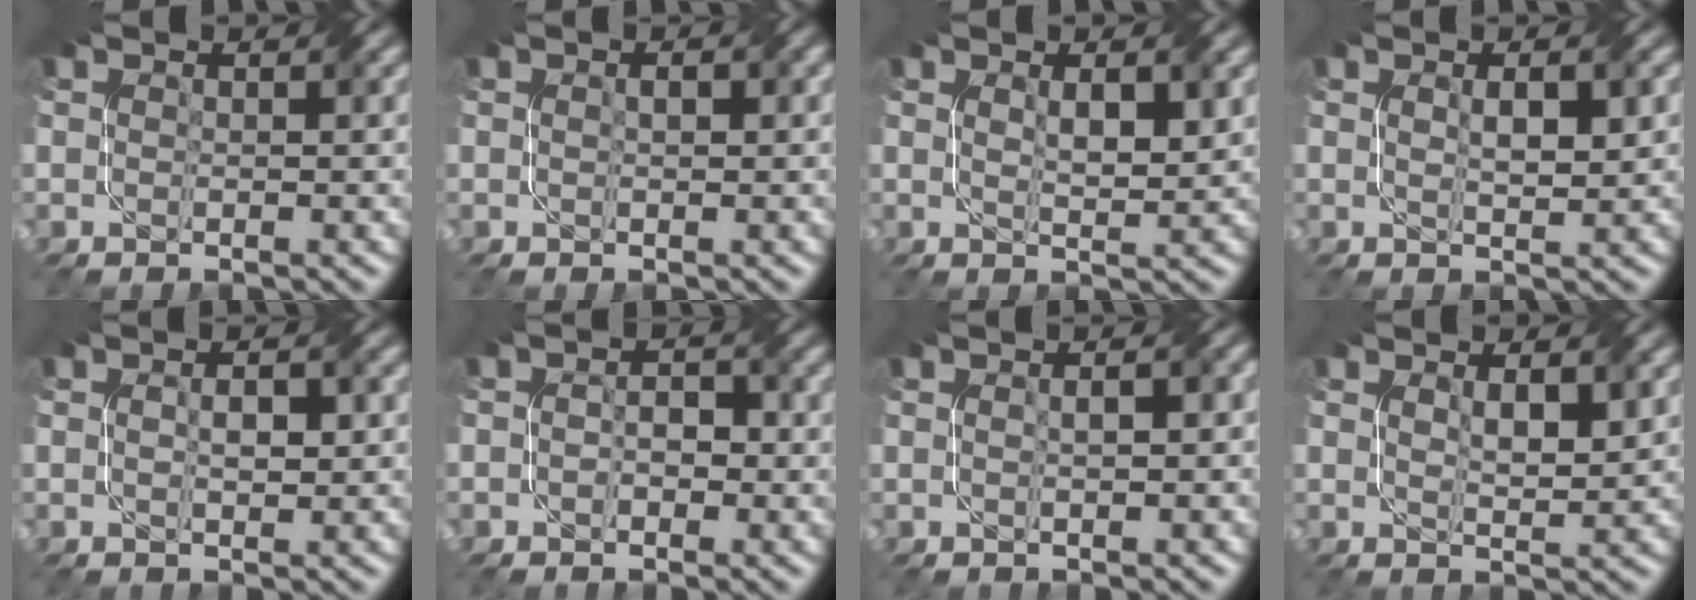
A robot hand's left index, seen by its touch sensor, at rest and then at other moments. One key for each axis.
{"total": 1.0, "fx": 0.2, "fy": 0.4, "fz": 0.9, "tx": -0.016, "ty": 0.001, "tz": 0.003}
{"total": 2.4, "fx": 0.8, "fy": 0.7, "fz": 2.2, "tx": -0.042, "ty": 0.000, "tz": 0.020}
{"total": 2.4, "fx": 0.5, "fy": 0.7, "fz": 2.2, "tx": -0.043, "ty": 0.002, "tz": 0.014}
{"total": 1.6, "fx": 0.0, "fy": 0.7, "fz": 1.4, "tx": -0.026, "ty": 0.004, "tz": 0.002}
{"total": 1.7, "fx": -0.4, "fy": 1.2, "fz": 1.1, "tx": -0.008, "ty": 0.007, "tz": -0.014}
{"total": 2.2, "fx": 0.5, "fy": 0.8, "fz": 1.9, "tx": -0.017, "ty": 0.009, "tz": -0.001}
{"total": 2.1, "fx": 0.8, "fy": 0.6, "fz": 1.8, "tx": -0.036, "ty": -0.002, "tz": 0.021}